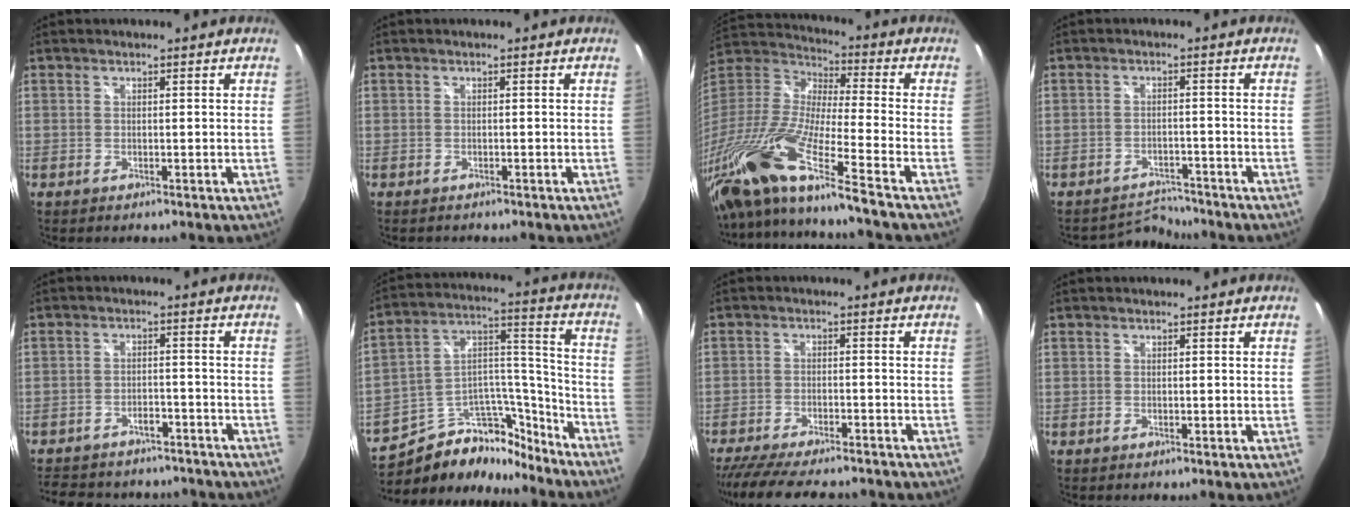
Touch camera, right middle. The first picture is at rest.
{"total": 0.5, "force": [-0.5, 0.1, 0.0], "torque": [-0.001, 0.000, -0.008]}
{"total": 25.1, "force": [-17.3, 0.5, 18.2], "torque": [-0.324, -0.072, -0.325]}
{"total": 4.1, "force": [-3.9, 0.3, -1.1], "torque": [0.009, 0.014, -0.066]}
{"total": 15.8, "force": [-13.1, 6.7, 5.7], "torque": [-0.134, 0.012, -0.173]}
{"total": 18.7, "force": [-14.3, 9.3, 7.8], "torque": [-0.144, 0.070, -0.214]}
{"total": 15.8, "force": [-13.5, 3.6, 7.4], "torque": [-0.156, -0.028, -0.208]}
{"total": 0.0}